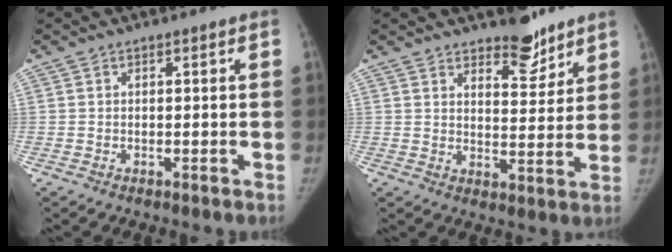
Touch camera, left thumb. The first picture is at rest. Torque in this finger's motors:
{"motor_torque": [0.65, -0.28, 0.66, -0.39, 0.14]}